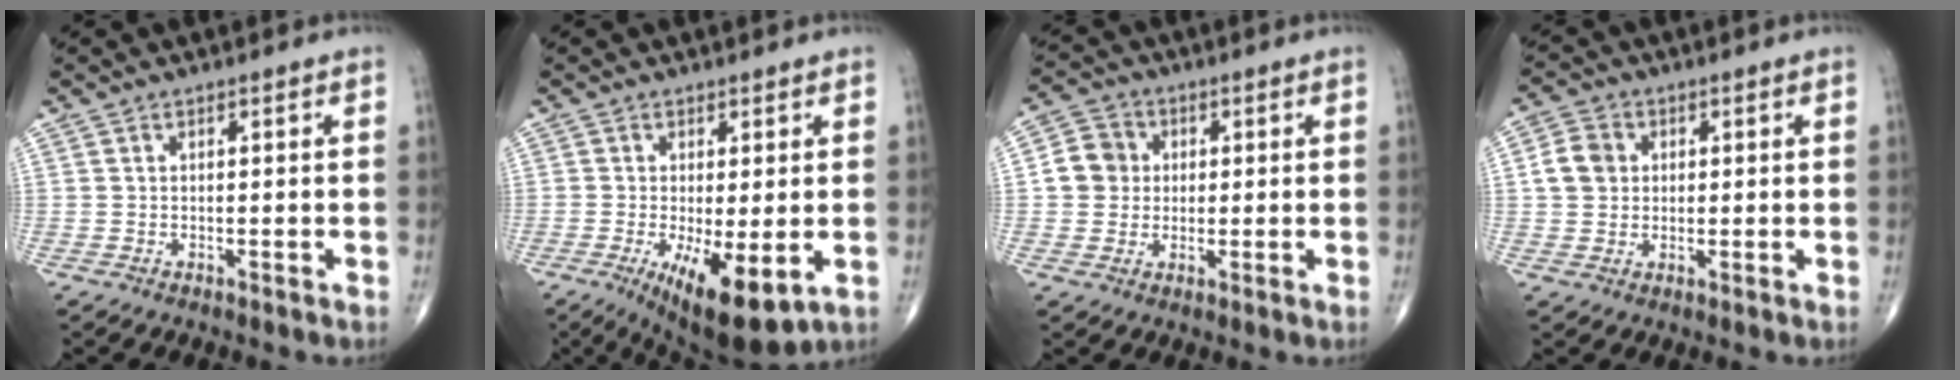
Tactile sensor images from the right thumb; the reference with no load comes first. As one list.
[{"total": 11.4, "force": [-3.5, 3.9, 10.1], "torque": [-0.158, -0.023, -0.042]}, {"total": 6.4, "force": [0.6, 6.0, 2.3], "torque": [-0.018, 0.009, 0.002]}, {"total": 5.5, "force": [0.8, 4.7, 2.8], "torque": [-0.040, 0.005, 0.010]}]